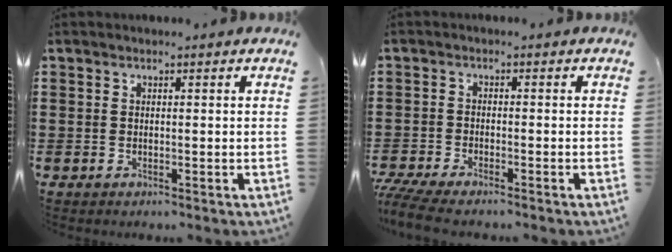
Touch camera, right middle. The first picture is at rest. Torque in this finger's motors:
{"motor_torque": [1.07, -0.37, 0.30, 0.04]}